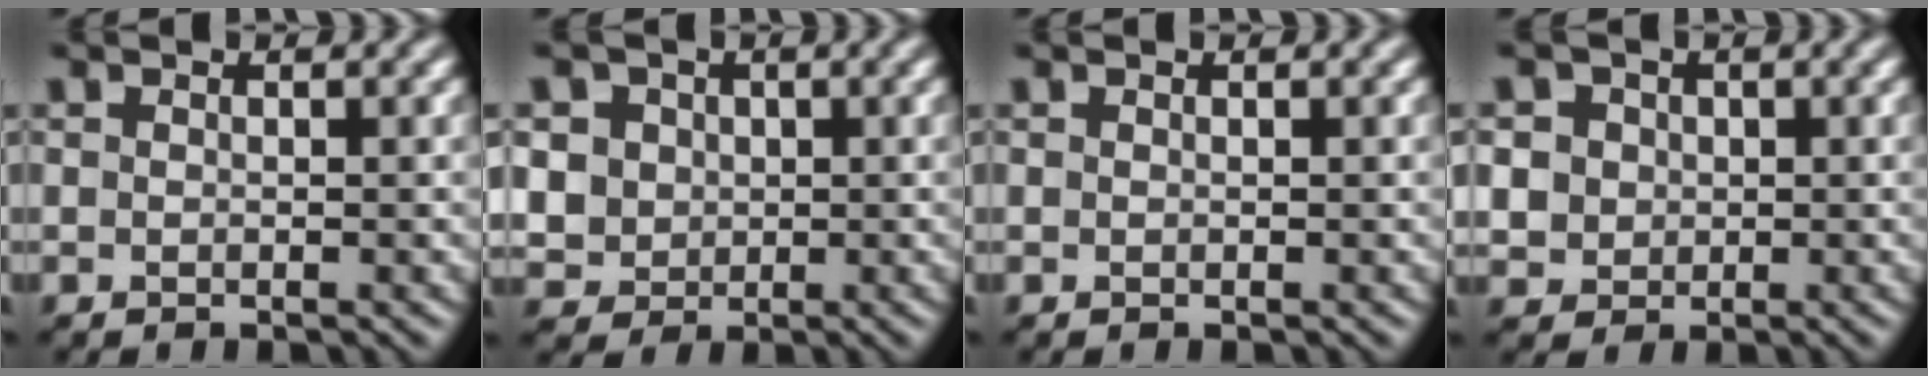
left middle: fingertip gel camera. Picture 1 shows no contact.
{"total": 4.9, "force": [1.9, 4.4, 1.3], "torque": [-0.046, 0.019, 0.029]}
{"total": 0.0}
{"total": 4.2, "force": [1.7, 3.7, 1.1], "torque": [-0.031, 0.025, 0.021]}